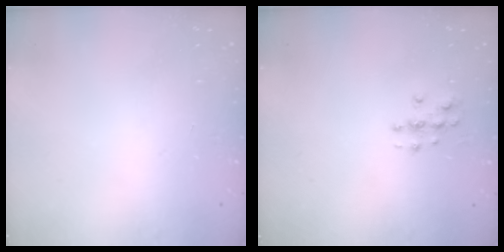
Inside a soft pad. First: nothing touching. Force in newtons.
{"total": 3.3, "press": 3.3, "slide": 0.2}